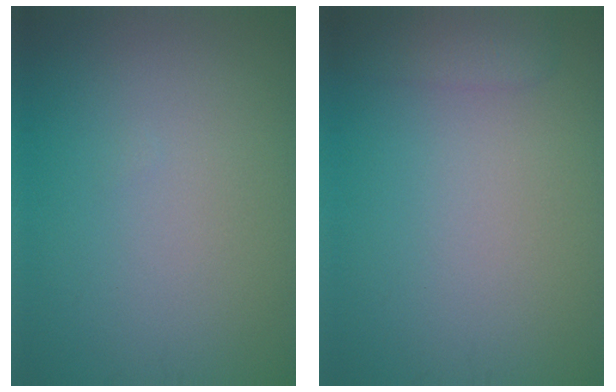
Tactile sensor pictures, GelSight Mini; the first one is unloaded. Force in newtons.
{"total": 1.9, "press": 1.9, "slide": 0.1}